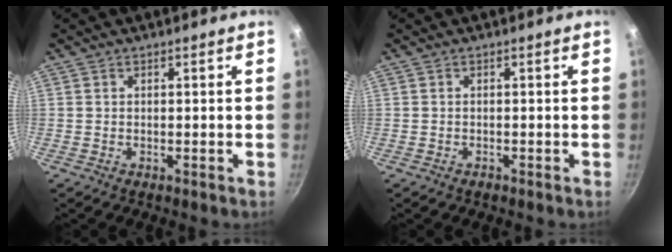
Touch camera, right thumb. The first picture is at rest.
{"total": 0.5, "force": [-0.4, 0.2, 0.2], "torque": [-0.003, 0.001, -0.009]}